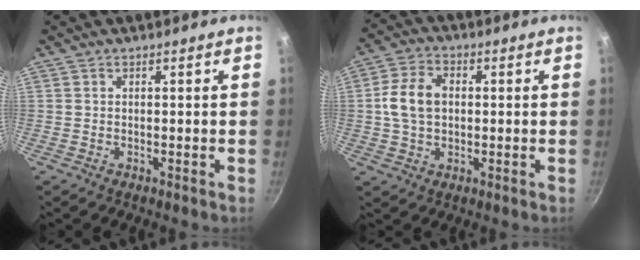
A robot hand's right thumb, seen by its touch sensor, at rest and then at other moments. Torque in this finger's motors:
{"motor_torque": [0.12, 0.02, 0.75, -0.48, 0.02]}